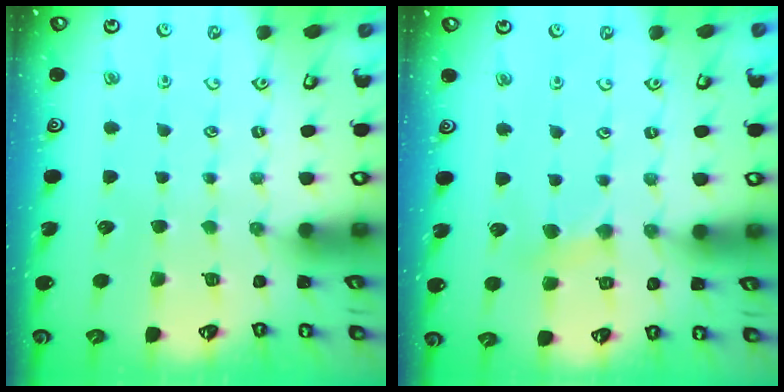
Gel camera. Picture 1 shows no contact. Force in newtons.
{"total": 3.1, "press": 3.1, "slide": 0.4}